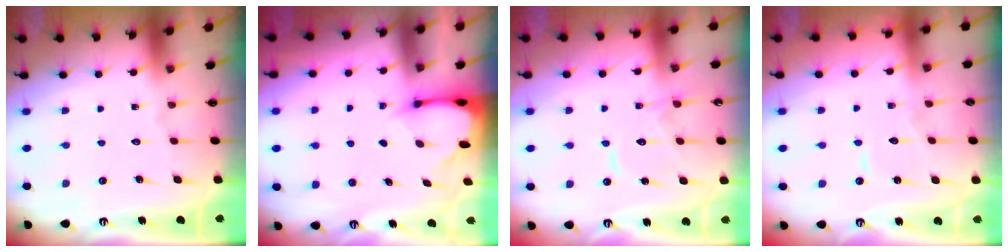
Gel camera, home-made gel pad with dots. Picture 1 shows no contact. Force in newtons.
{"total": 2.5, "press": 2.5, "slide": 0.3}
{"total": 11.2, "press": 11.2, "slide": 0.9}
{"total": 5.8, "press": 5.7, "slide": 0.5}